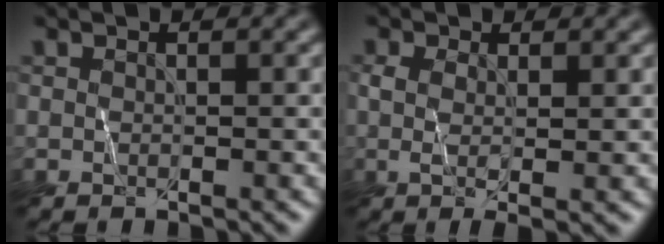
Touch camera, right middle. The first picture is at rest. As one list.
[{"total": 2.5, "force": [0.4, 0.8, 2.3], "torque": [-0.046, -0.002, 0.008]}]